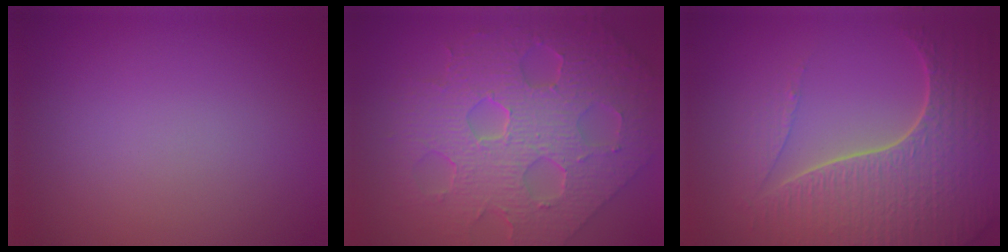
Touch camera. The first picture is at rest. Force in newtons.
{"total": 9.8, "press": 6.8, "slide": 7.0}
{"total": 7.5, "press": 5.5, "slide": 5.2}